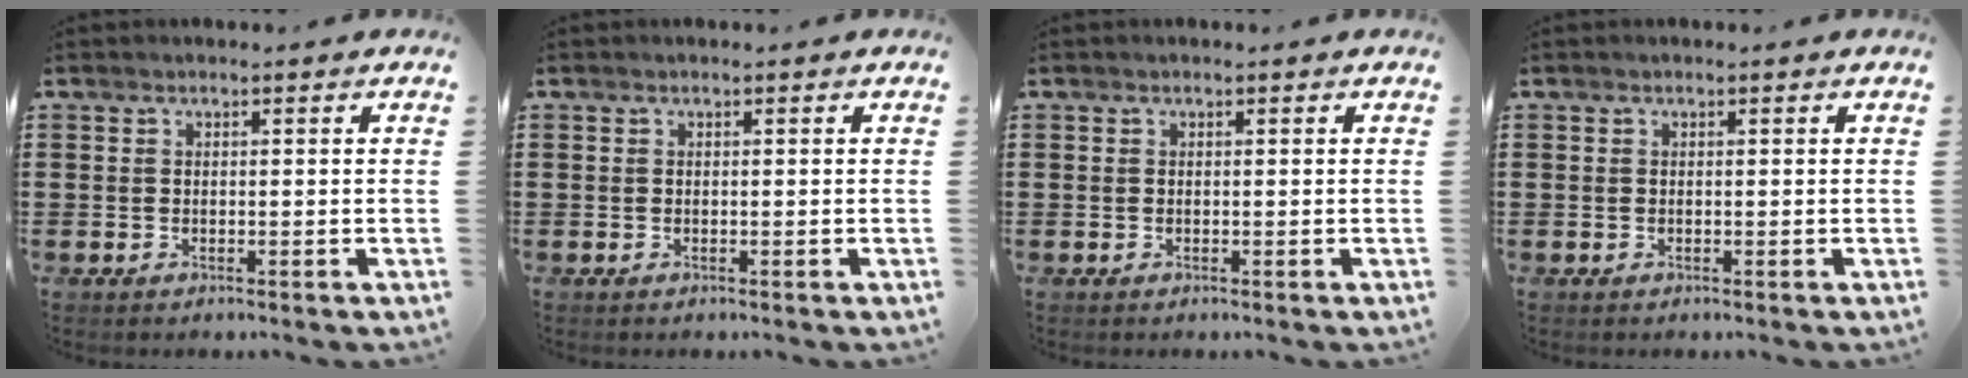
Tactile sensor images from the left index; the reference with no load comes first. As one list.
[{"total": 0.0}, {"total": 0.0}, {"total": 0.0}]